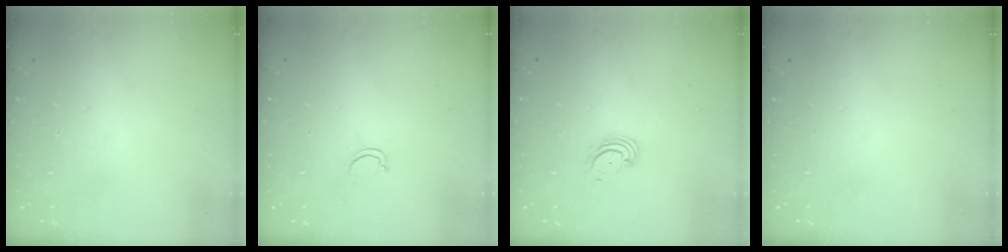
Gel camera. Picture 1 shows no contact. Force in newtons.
{"total": 2.8, "press": 2.8, "slide": 0.2}
{"total": 2.9, "press": 2.9, "slide": 0.4}
{"total": 0.0}